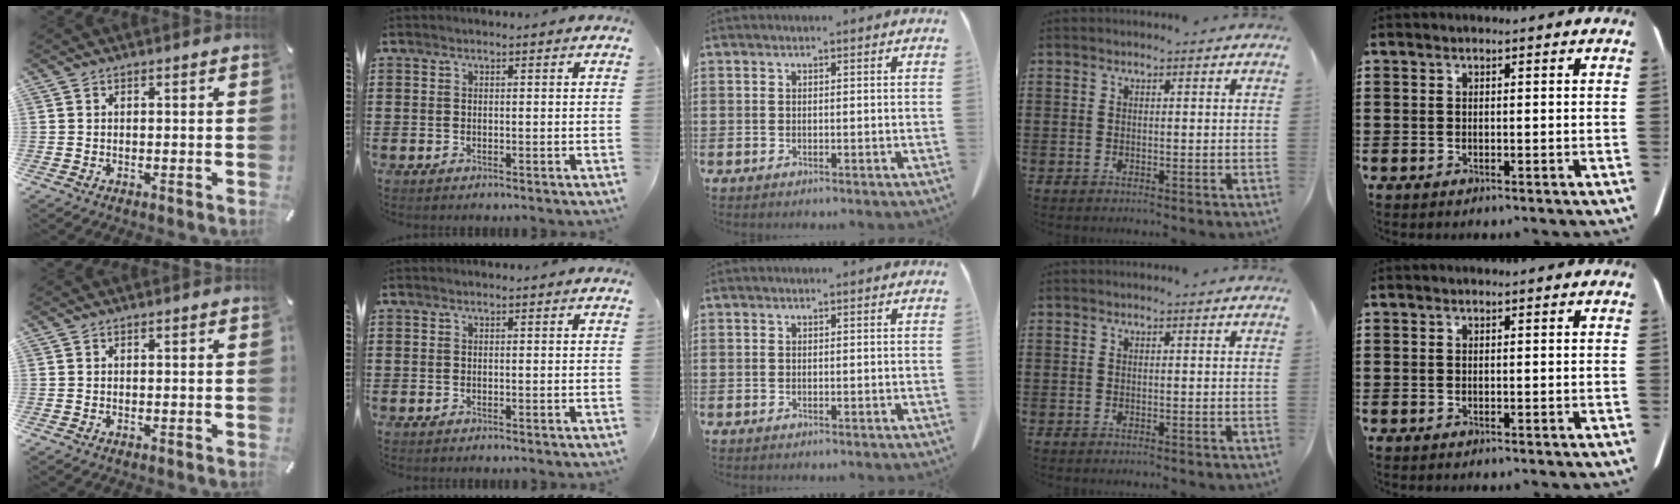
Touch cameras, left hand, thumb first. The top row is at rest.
{}